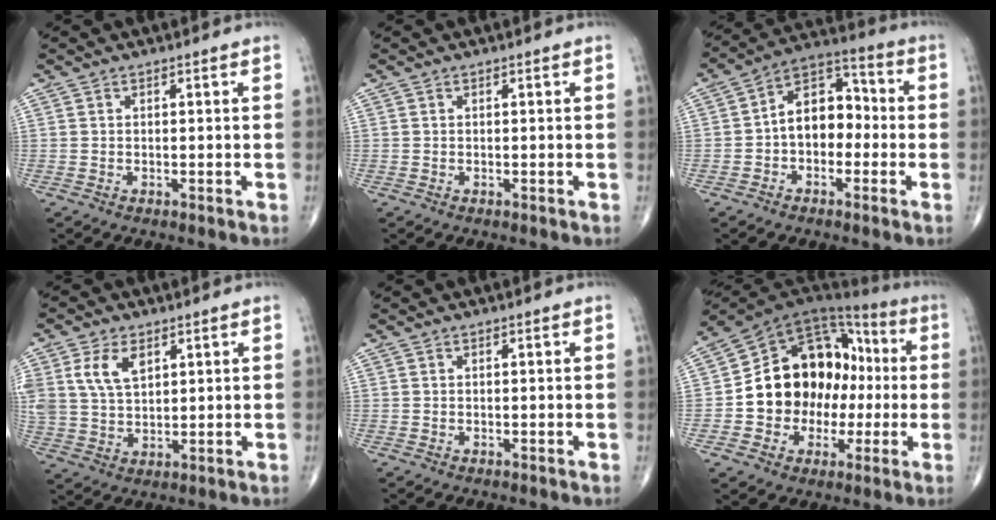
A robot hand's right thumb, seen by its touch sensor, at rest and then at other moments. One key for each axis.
{"total": 0.0}
{"total": 10.7, "fx": -1.3, "fy": 7.4, "fz": 7.6, "tx": -0.089, "ty": 0.043, "tz": -0.040}
{"total": 8.1, "fx": 3.4, "fy": 4.9, "fz": 5.5, "tx": -0.103, "ty": -0.007, "tz": 0.071}
{"total": 0.0}
{"total": 19.8, "fx": -1.1, "fy": 15.3, "fz": 12.6, "tx": -0.152, "ty": 0.051, "tz": -0.012}